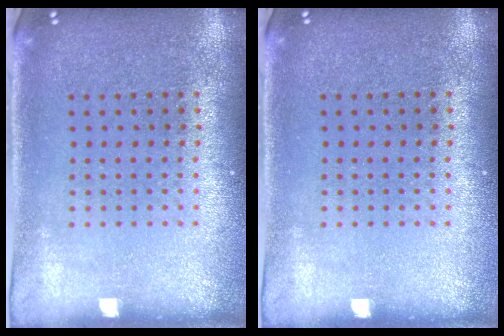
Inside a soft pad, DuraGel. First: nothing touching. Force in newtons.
{"total": 0.0}